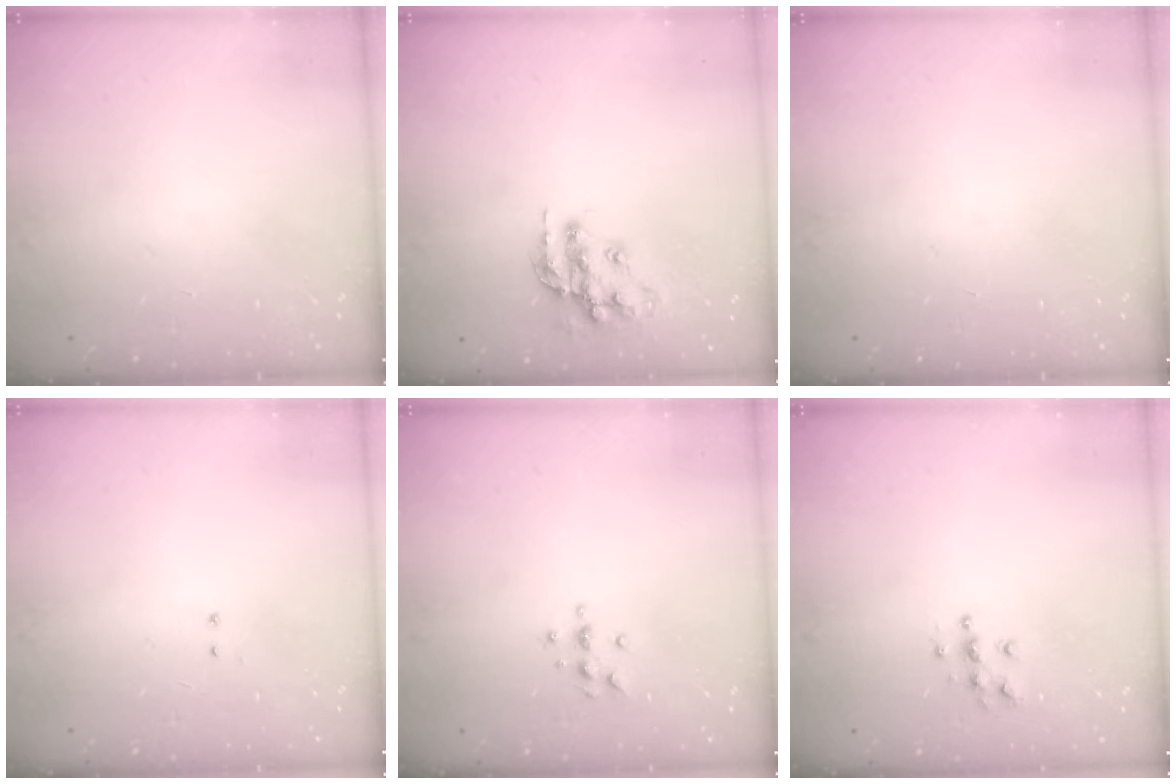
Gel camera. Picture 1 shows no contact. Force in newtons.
{"total": 14.2, "press": 14.2, "slide": 0.9}
{"total": 0.0}
{"total": 2.0, "press": 2.0, "slide": 0.4}
{"total": 5.6, "press": 5.5, "slide": 0.7}
{"total": 5.4, "press": 5.4, "slide": 0.1}